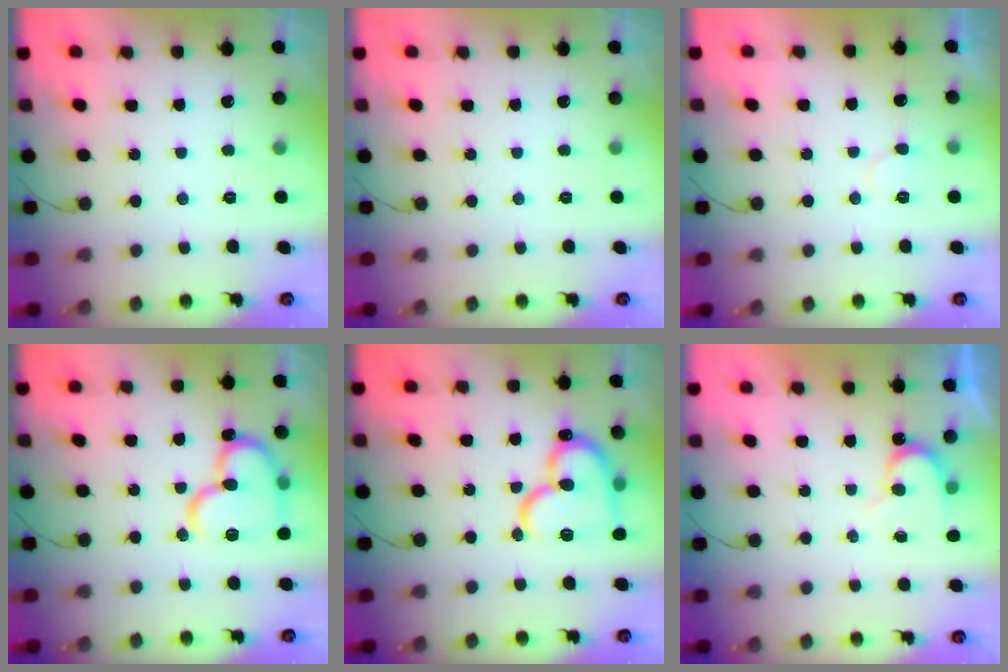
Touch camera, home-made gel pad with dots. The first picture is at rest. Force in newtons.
{"total": 0.0}
{"total": 6.0, "press": 6.0, "slide": 0.3}
{"total": 16.6, "press": 16.5, "slide": 2.3}
{"total": 19.0, "press": 18.8, "slide": 2.4}
{"total": 6.4, "press": 6.4, "slide": 0.4}